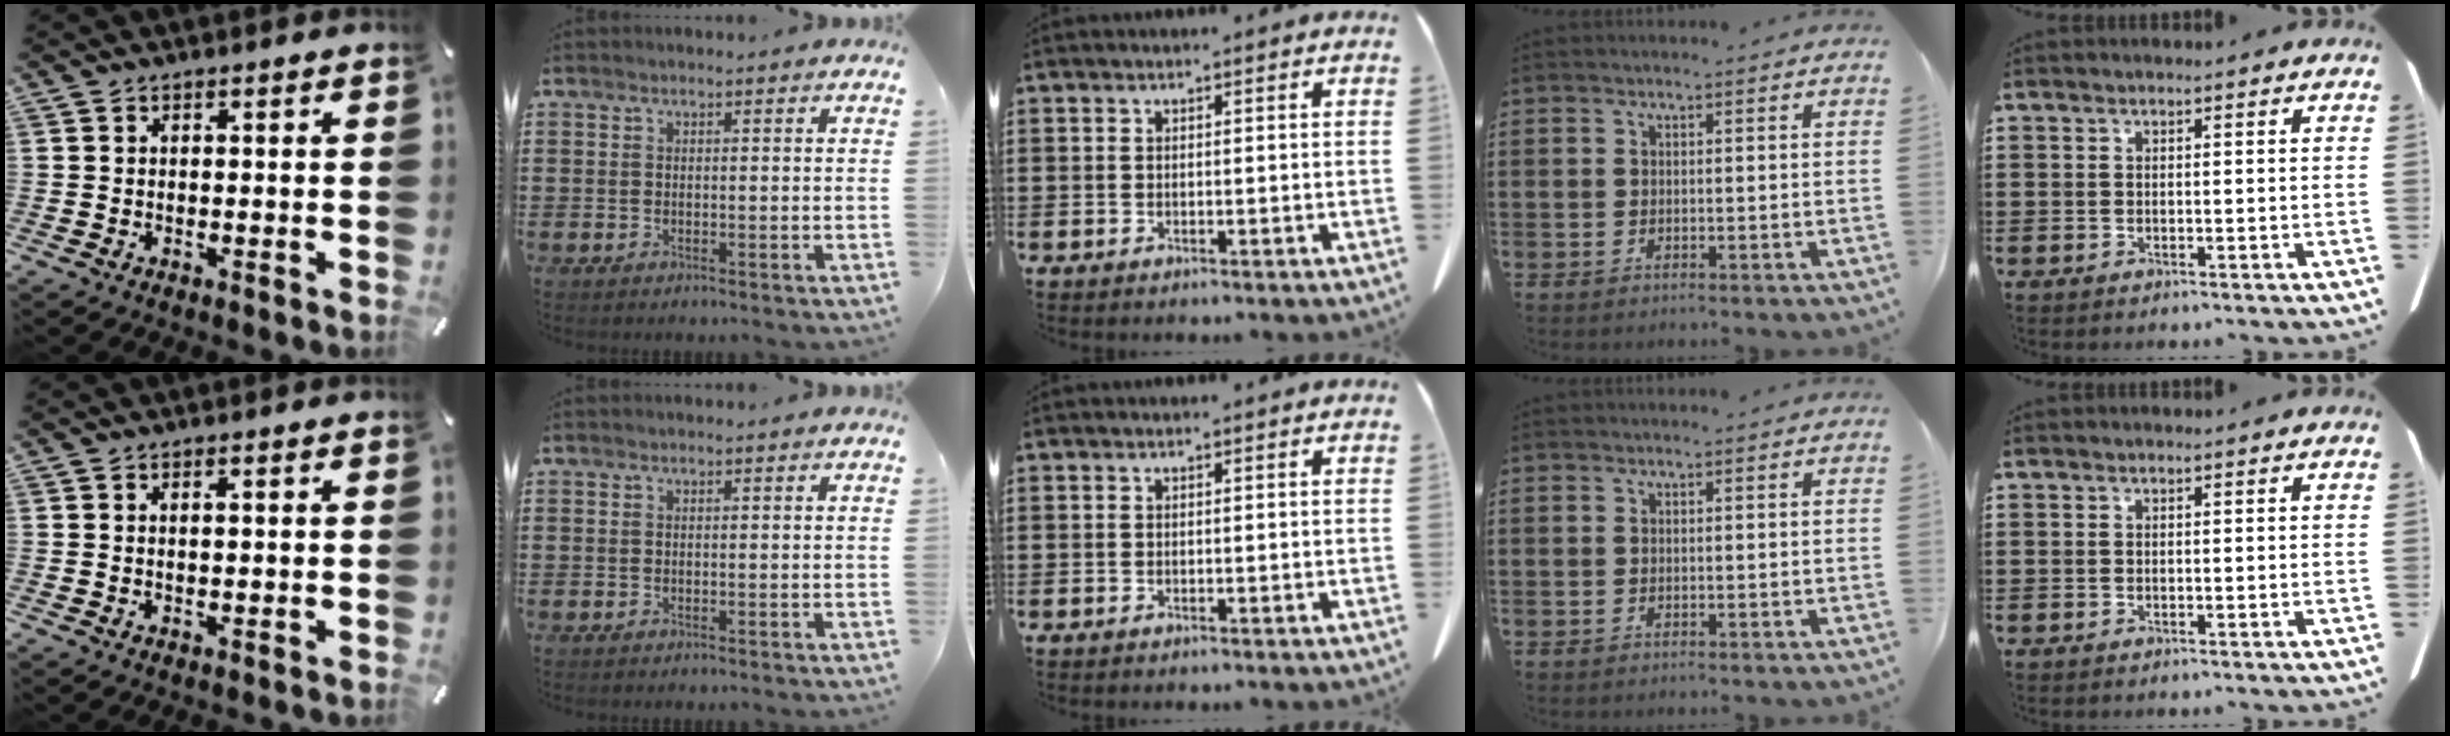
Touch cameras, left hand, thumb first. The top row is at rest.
{"thumb": {"total": 1.1, "force": [0.3, 0.3, 1.1], "torque": [-0.020, 0.001, 0.004]}}